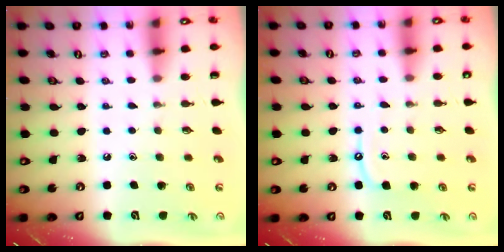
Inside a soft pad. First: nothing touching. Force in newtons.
{"total": 6.4, "press": 6.4, "slide": 0.7}